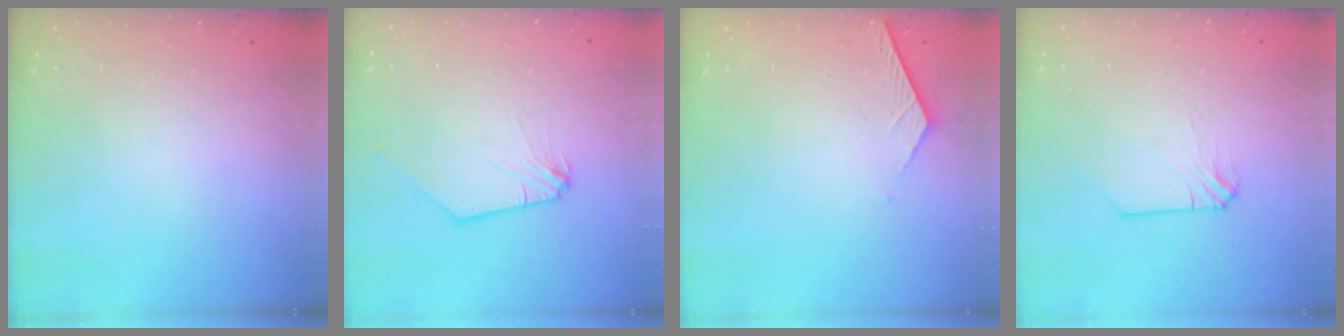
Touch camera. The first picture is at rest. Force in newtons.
{"total": 0.6, "press": 0.5, "slide": 0.1}
{"total": 5.3, "press": 5.3, "slide": 0.5}
{"total": 0.0}